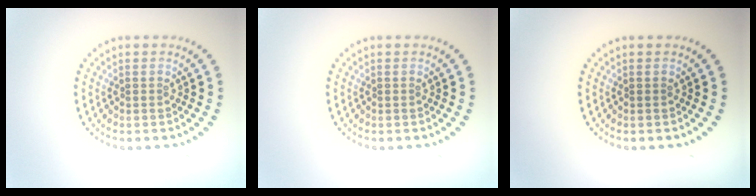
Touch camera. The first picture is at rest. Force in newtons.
{"total": 0.0}
{"total": 0.0}